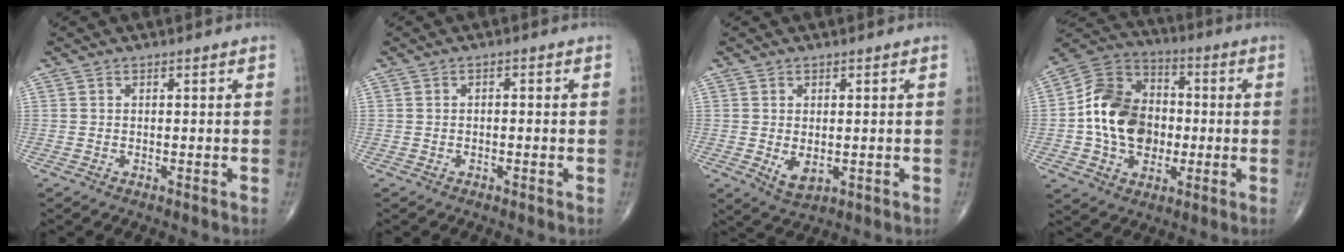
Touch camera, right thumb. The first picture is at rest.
{"total": 0.6, "force": [-0.1, 0.4, 0.5], "torque": [-0.007, 0.002, -0.004]}
{"total": 3.7, "force": [-0.4, 2.2, 2.9], "torque": [-0.040, -0.009, 0.005]}
{"total": 16.4, "force": [-1.1, 12.5, 10.6], "torque": [-0.156, 0.030, -0.023]}